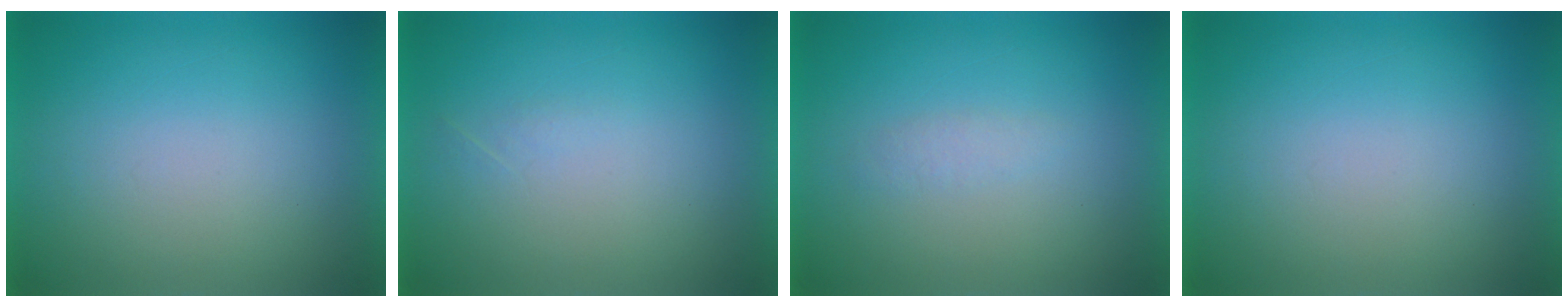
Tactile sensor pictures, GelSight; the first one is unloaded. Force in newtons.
{"total": 1.0}
{"total": 1.3}
{"total": 0.0}